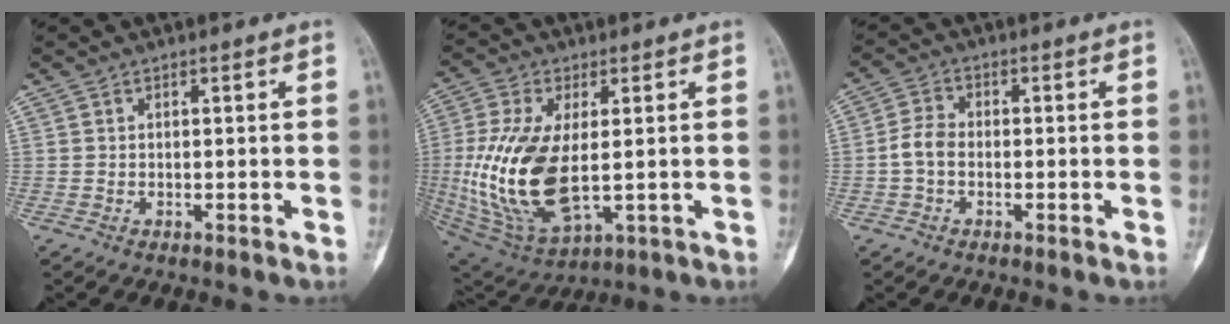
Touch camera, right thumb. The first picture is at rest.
{"total": 18.8, "force": [-0.5, 9.3, 16.4], "torque": [-0.351, -0.014, 0.011]}
{"total": 4.2, "force": [-1.0, 3.0, 2.9], "torque": [-0.056, 0.013, -0.026]}